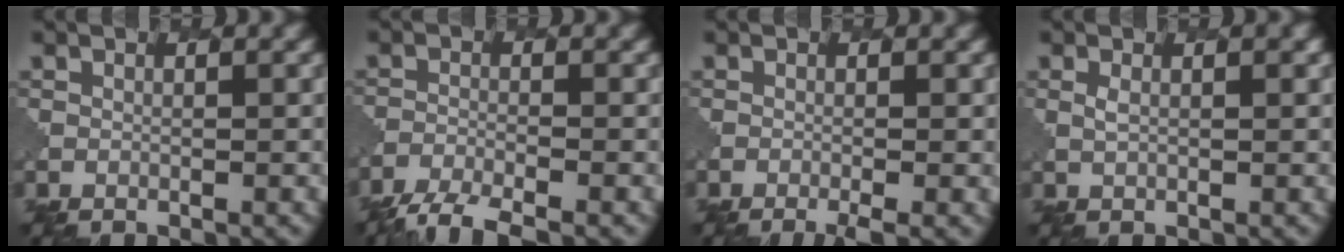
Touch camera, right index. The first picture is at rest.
{"total": 3.9, "force": [-3.5, 0.6, 1.6], "torque": [-0.032, -0.011, -0.070]}
{"total": 2.1, "force": [-1.0, 0.5, 1.8], "torque": [-0.026, -0.002, -0.019]}
{"total": 0.9, "force": [0.6, 0.2, 0.6], "torque": [-0.010, 0.001, 0.012]}